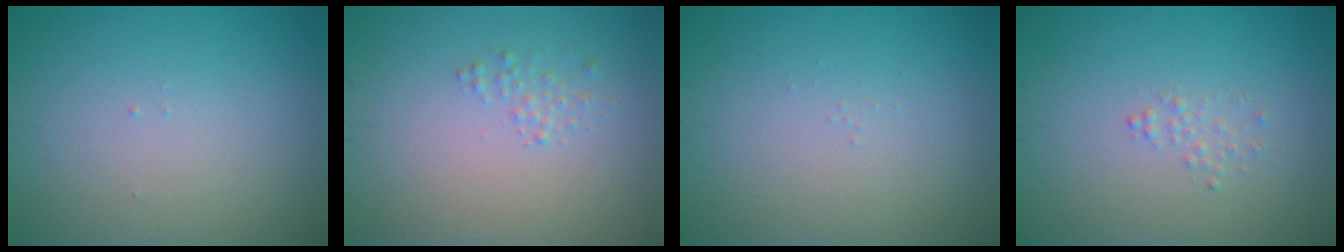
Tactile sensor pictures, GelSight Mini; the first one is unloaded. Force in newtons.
{"total": 0.9, "press": 0.9, "slide": 0.0}
{"total": 0.0}
{"total": 0.9, "press": 0.9, "slide": 0.0}